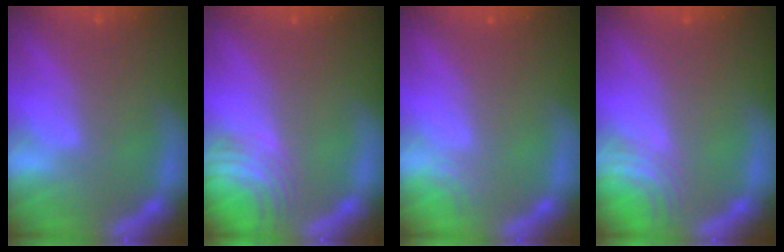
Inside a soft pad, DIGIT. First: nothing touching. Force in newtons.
{"total": 4.5}
{"total": 0.9}
{"total": 3.0}